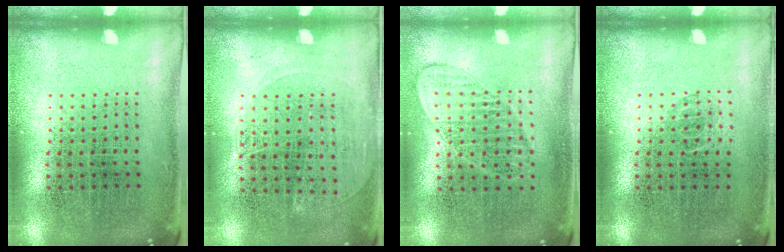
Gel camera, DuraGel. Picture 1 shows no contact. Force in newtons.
{"total": 1.3, "press": 1.0, "slide": 0.7}
{"total": 1.2, "press": 1.1, "slide": 0.4}
{"total": 0.6, "press": 0.4, "slide": 0.4}